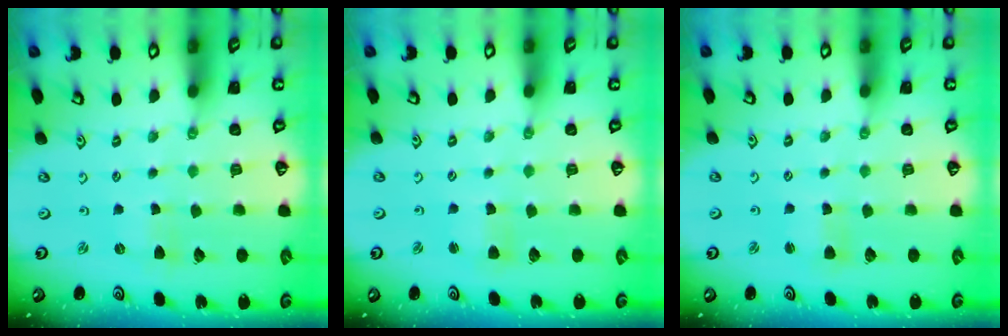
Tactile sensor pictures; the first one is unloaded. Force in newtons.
{"total": 2.7, "press": 2.7, "slide": 0.3}
{"total": 2.1, "press": 2.1, "slide": 0.3}